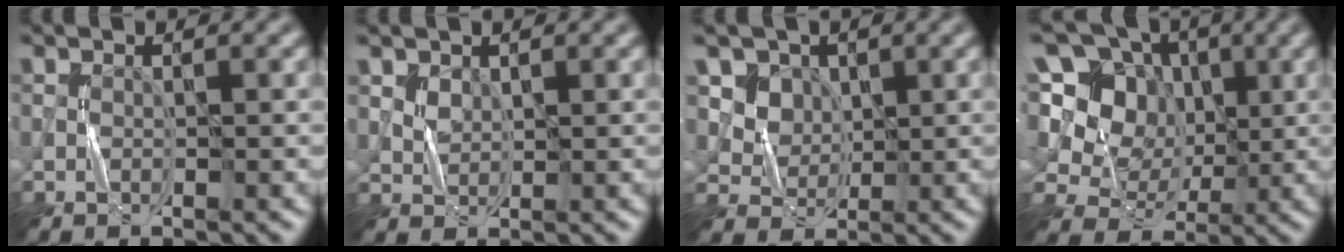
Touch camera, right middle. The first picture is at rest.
{"total": 1.6, "force": [1.0, 1.1, 0.6], "torque": [-0.017, -0.001, 0.024]}
{"total": 5.5, "force": [2.7, 4.3, 2.1], "torque": [-0.059, -0.009, 0.062]}
{"total": 12.5, "force": [3.8, 9.8, 6.8], "torque": [-0.157, 0.041, 0.046]}